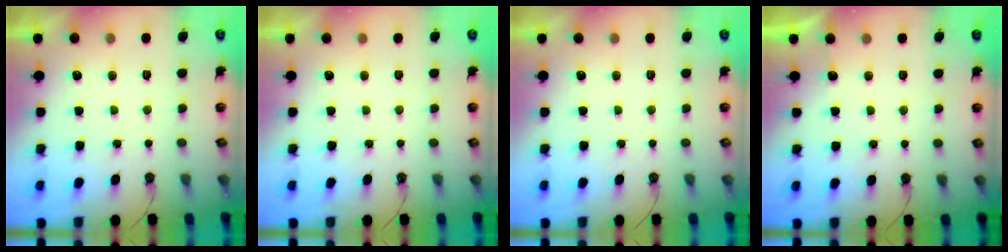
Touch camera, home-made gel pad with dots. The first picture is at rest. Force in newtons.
{"total": 0.0}
{"total": 0.0}
{"total": 2.5, "press": 2.5, "slide": 0.3}